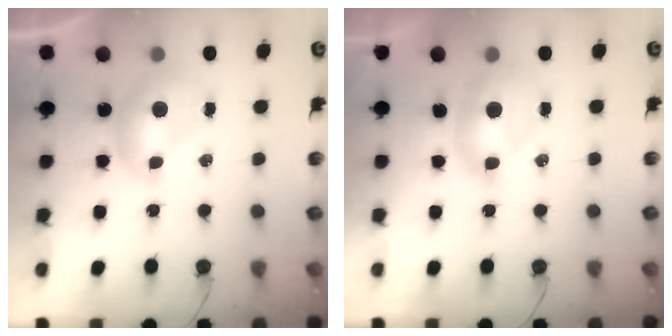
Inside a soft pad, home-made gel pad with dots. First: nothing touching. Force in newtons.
{"total": 2.5, "press": 2.4, "slide": 0.6}